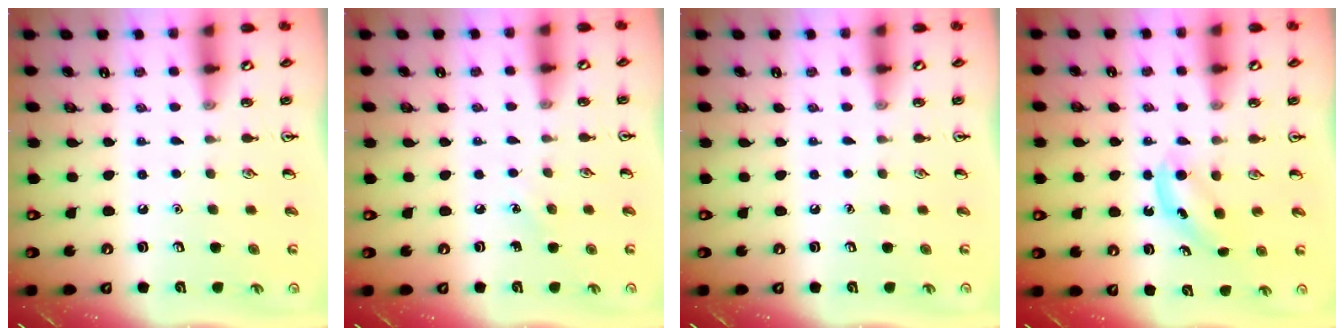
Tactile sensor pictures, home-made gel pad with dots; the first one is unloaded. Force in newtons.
{"total": 3.6, "press": 3.4, "slide": 1.1}
{"total": 0.0}
{"total": 4.0, "press": 3.9, "slide": 0.7}